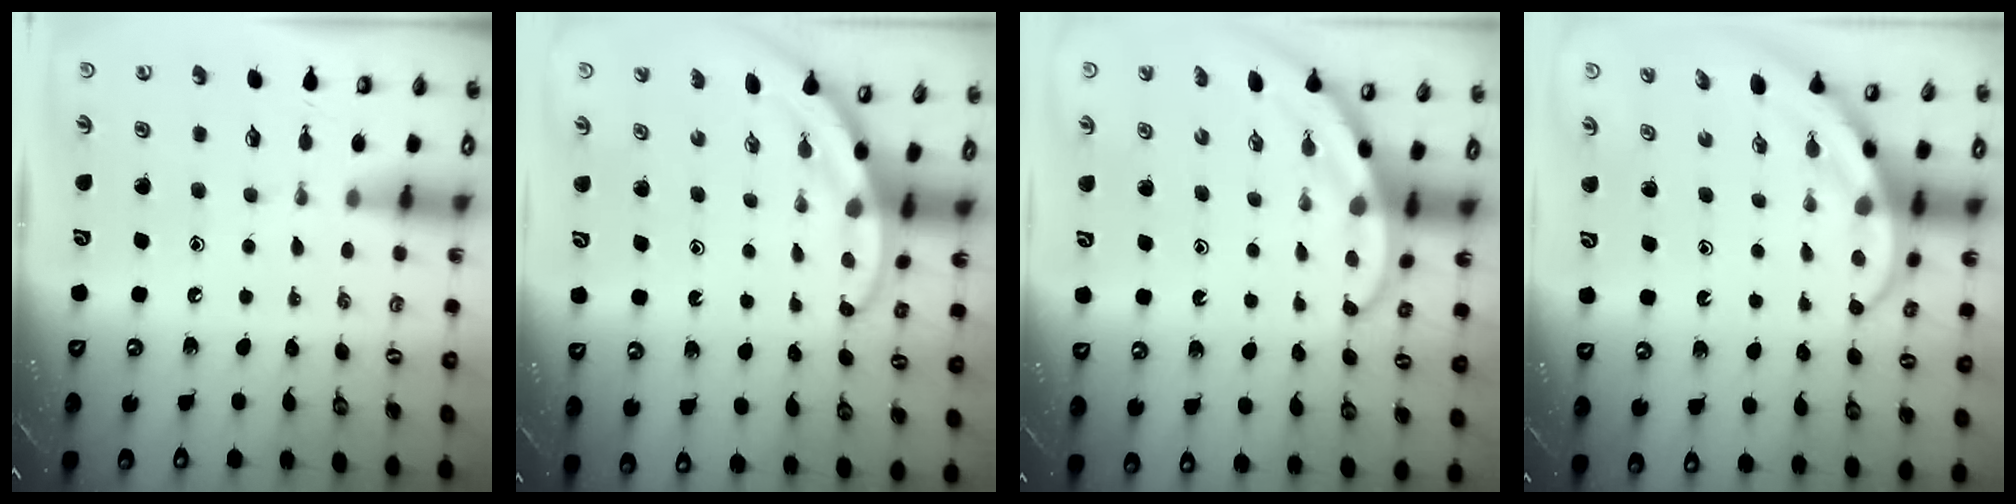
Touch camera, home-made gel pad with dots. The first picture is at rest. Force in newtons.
{"total": 3.4, "press": 3.4, "slide": 0.2}
{"total": 3.0, "press": 3.0, "slide": 0.1}
{"total": 4.0, "press": 4.0, "slide": 0.4}